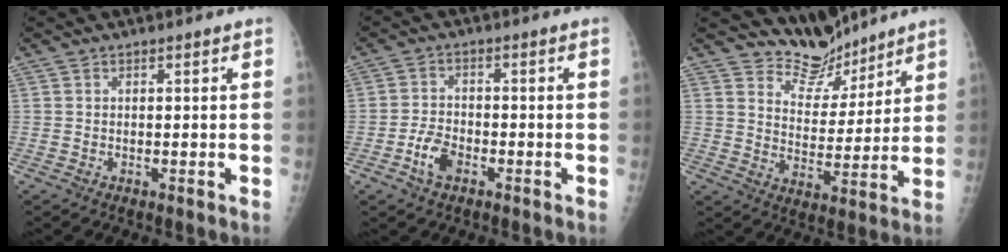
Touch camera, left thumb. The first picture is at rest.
{"total": 4.7, "force": [-2.5, 2.8, 2.7], "torque": [-0.047, 0.016, -0.048]}
{"total": 8.4, "force": [7.7, 3.3, -0.3], "torque": [0.035, -0.071, 0.143]}